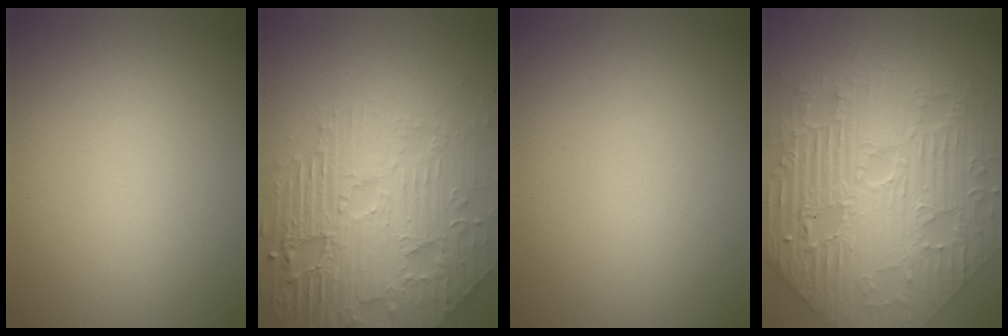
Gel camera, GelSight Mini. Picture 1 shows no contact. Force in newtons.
{"total": 8.5, "press": 6.0, "slide": 6.0}
{"total": 0.0}
{"total": 11.6, "press": 7.7, "slide": 8.7}